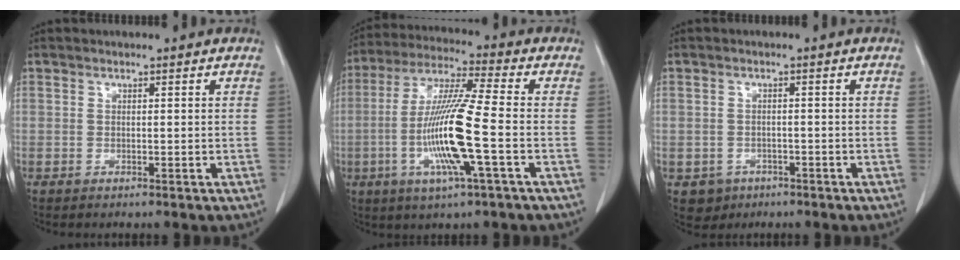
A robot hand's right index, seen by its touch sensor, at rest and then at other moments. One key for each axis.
{"total": 14.1, "fx": -3.3, "fy": 0.0, "fz": 13.7, "tx": -0.280, "ty": -0.009, "tz": -0.070}
{"total": 3.4, "fx": -1.7, "fy": 2.9, "fz": 0.3, "tx": 0.001, "ty": 0.009, "tz": -0.020}